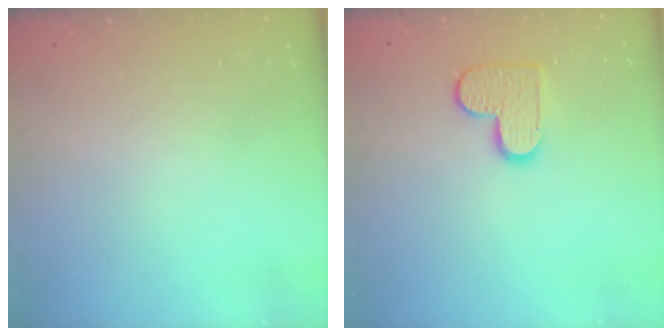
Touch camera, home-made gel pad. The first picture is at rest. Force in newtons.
{"total": 10.0, "press": 10.0, "slide": 0.6}